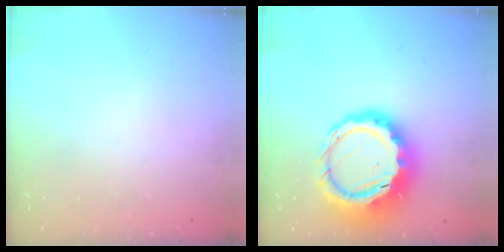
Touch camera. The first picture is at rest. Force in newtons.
{"total": 16.5, "press": 16.2, "slide": 3.0}